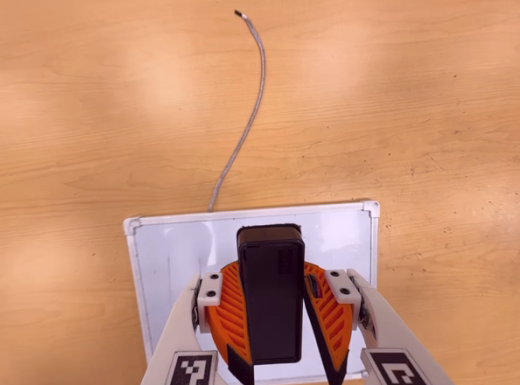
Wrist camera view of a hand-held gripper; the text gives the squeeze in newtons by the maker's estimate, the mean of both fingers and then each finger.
{"total": 9.6, "left": 9.9, "right": 9.3}